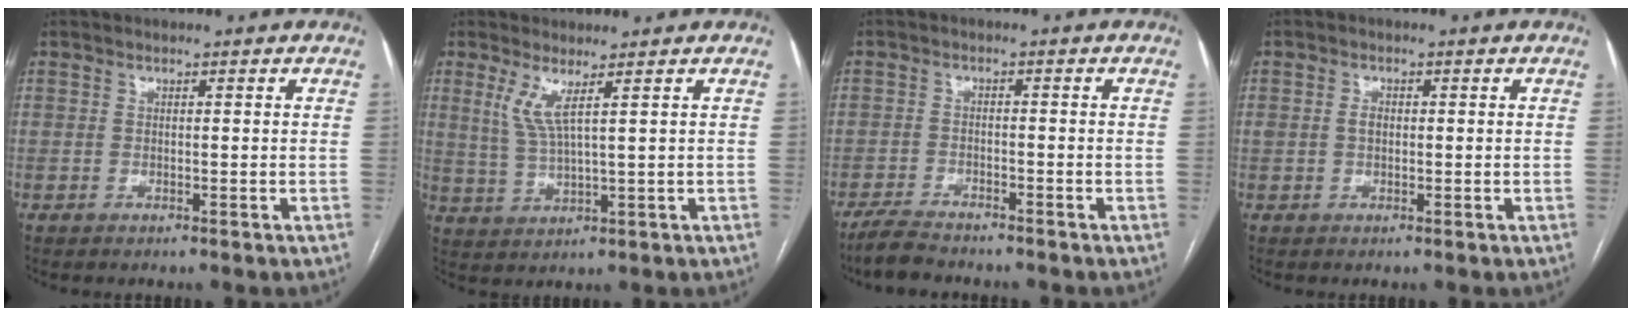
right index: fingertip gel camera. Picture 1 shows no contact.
{"total": 4.5, "force": [2.2, -0.1, 3.9], "torque": [-0.088, -0.007, 0.051]}
{"total": 4.8, "force": [-4.4, 0.9, 1.8], "torque": [-0.037, -0.013, -0.079]}
{"total": 1.9, "force": [0.1, 1.3, 1.4], "torque": [-0.029, 0.011, 0.004]}